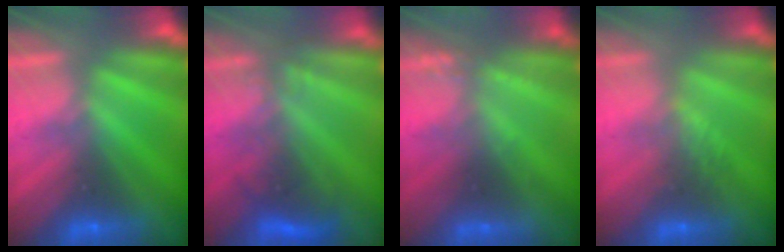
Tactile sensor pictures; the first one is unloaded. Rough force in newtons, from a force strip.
{"total": 2.9}
{"total": 2.1}
{"total": 1.3}